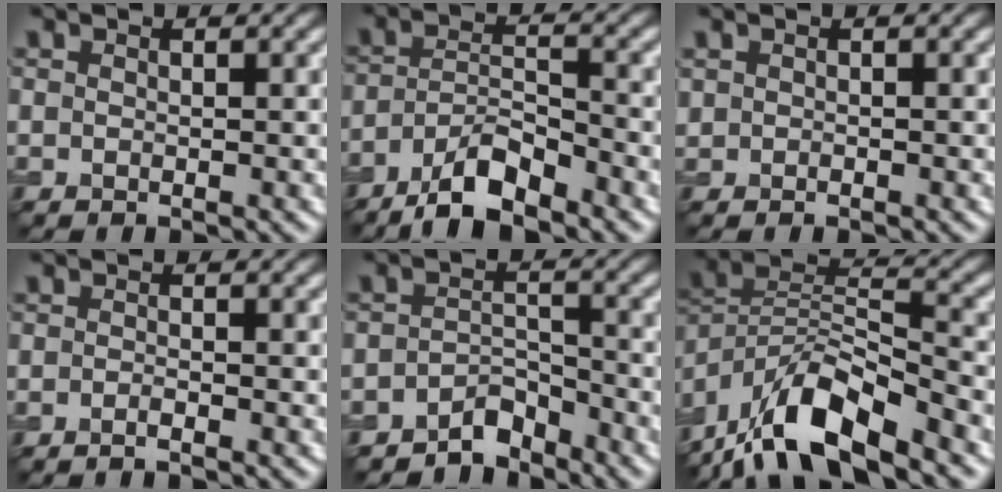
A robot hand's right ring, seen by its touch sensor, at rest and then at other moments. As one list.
[{"total": 6.4, "force": [-4.8, 1.7, 3.8], "torque": [-0.065, 0.003, -0.090]}, {"total": 0.0}, {"total": 1.0, "force": [-0.6, 0.2, 0.8], "torque": [-0.011, 0.000, -0.012]}, {"total": 3.2, "force": [-2.8, 1.2, 1.0], "torque": [-0.011, 0.012, -0.055]}, {"total": 11.5, "force": [-8.4, 3.6, 7.0], "torque": [-0.126, 0.014, -0.162]}]